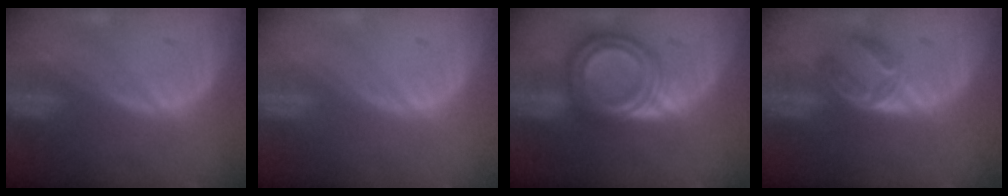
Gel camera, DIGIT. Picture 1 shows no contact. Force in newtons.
{"total": 0.0}
{"total": 8.0, "press": 8.0, "slide": 0.5}
{"total": 5.8, "press": 4.7, "slide": 3.5}